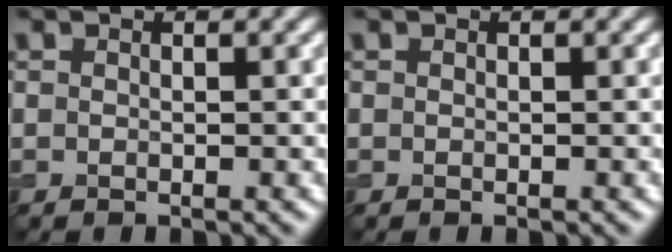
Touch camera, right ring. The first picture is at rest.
{"total": 0.0}